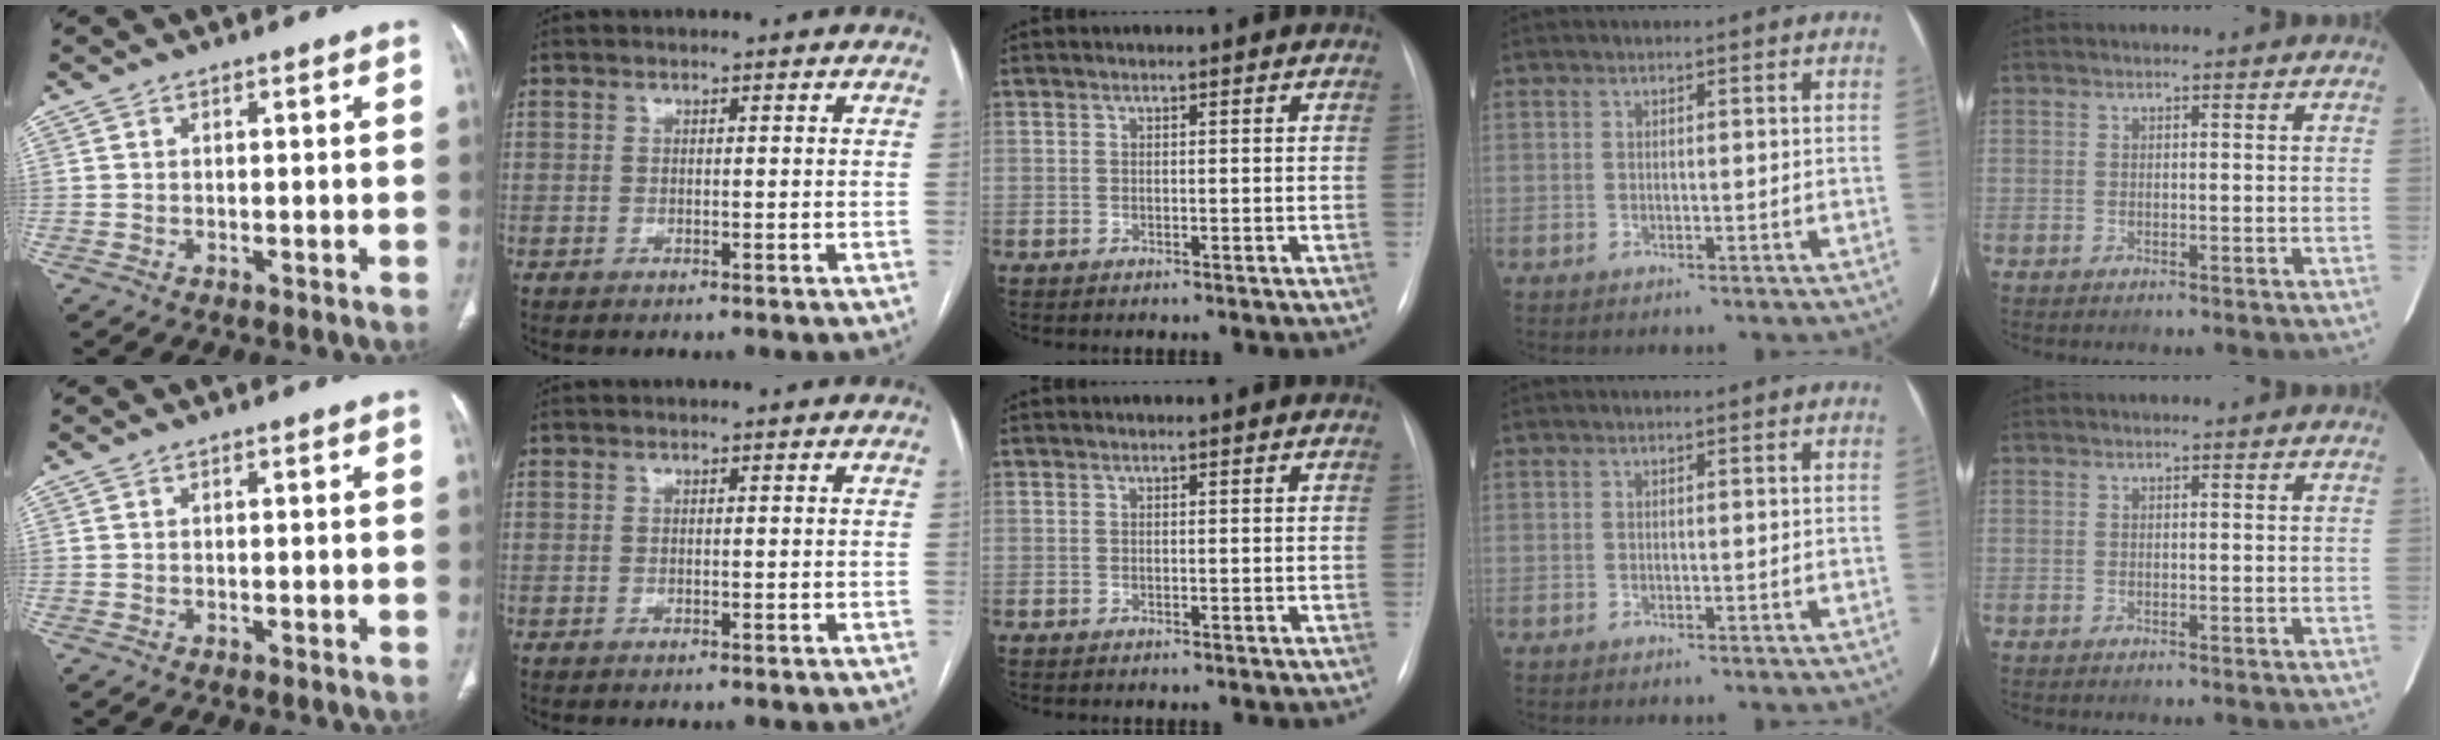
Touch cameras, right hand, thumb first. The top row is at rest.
{}